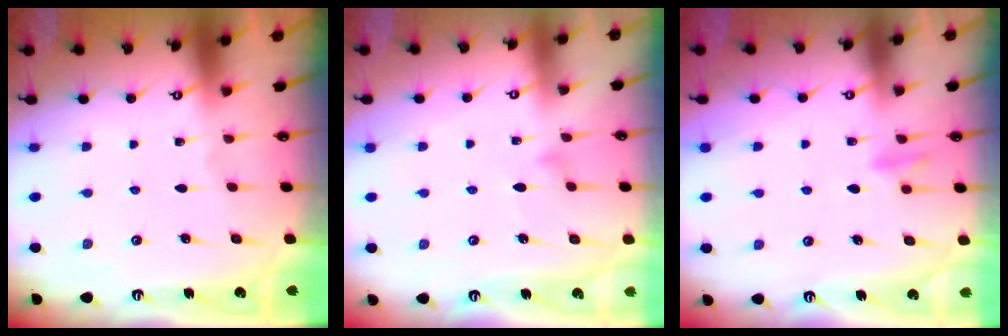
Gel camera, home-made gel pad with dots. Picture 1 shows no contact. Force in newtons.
{"total": 8.1, "press": 8.1, "slide": 0.5}
{"total": 8.9, "press": 8.8, "slide": 1.4}